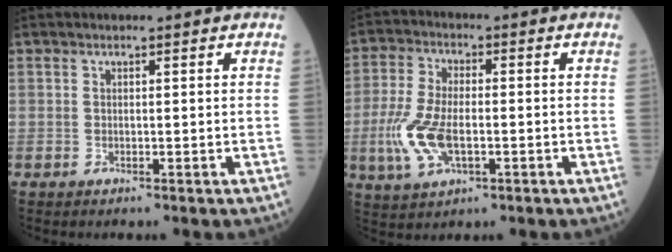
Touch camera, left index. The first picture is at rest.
{"total": 9.2, "force": [-2.0, 4.2, 7.9], "torque": [-0.189, -0.002, -0.033]}